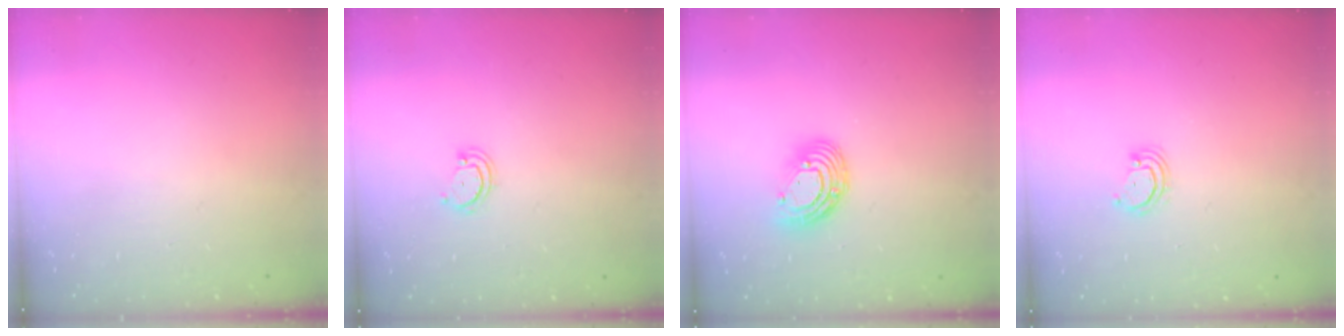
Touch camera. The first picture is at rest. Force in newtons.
{"total": 2.6, "press": 2.6, "slide": 0.3}
{"total": 10.5, "press": 10.4, "slide": 1.1}
{"total": 2.9, "press": 2.9, "slide": 0.2}